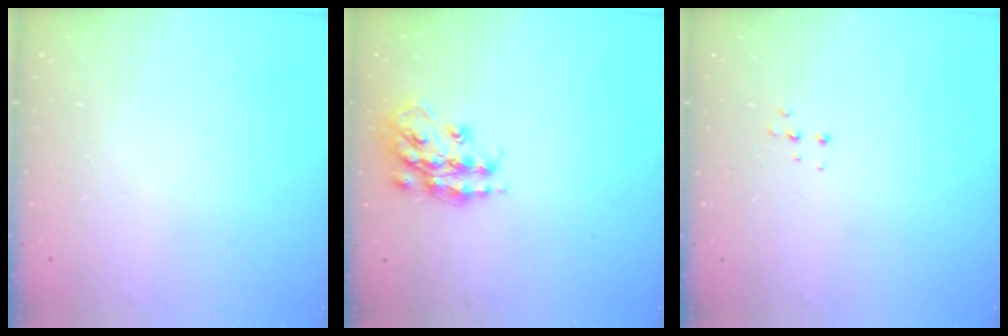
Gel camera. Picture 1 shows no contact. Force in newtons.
{"total": 14.9, "press": 14.8, "slide": 0.8}
{"total": 5.0, "press": 4.9, "slide": 0.9}